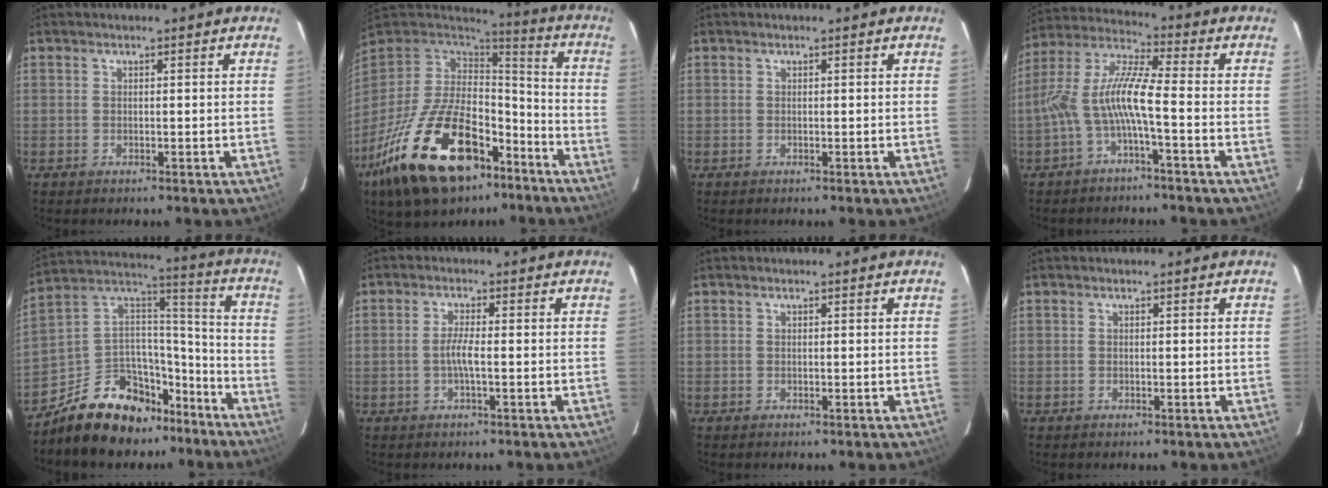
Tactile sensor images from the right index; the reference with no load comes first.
{"total": 27.2, "force": [-15.2, 14.2, 17.7], "torque": [-0.352, -0.019, -0.237]}
{"total": 0.0}
{"total": 9.8, "force": [-3.1, 1.1, 9.2], "torque": [-0.204, 0.014, -0.059]}
{"total": 19.2, "force": [-12.8, 11.1, 9.0], "torque": [-0.192, 0.062, -0.191]}
{"total": 2.7, "force": [-0.7, 0.0, 2.7], "torque": [-0.054, 0.001, -0.014]}
{"total": 0.0}
{"total": 0.0}